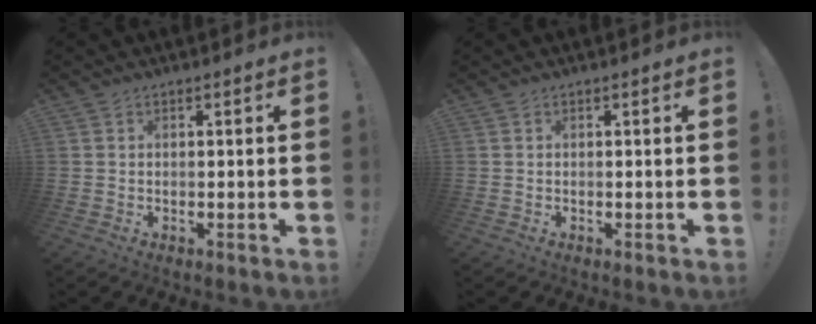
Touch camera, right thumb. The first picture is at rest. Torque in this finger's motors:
{"motor_torque": [0.00, 0.00, 0.00, 0.00, 0.00]}